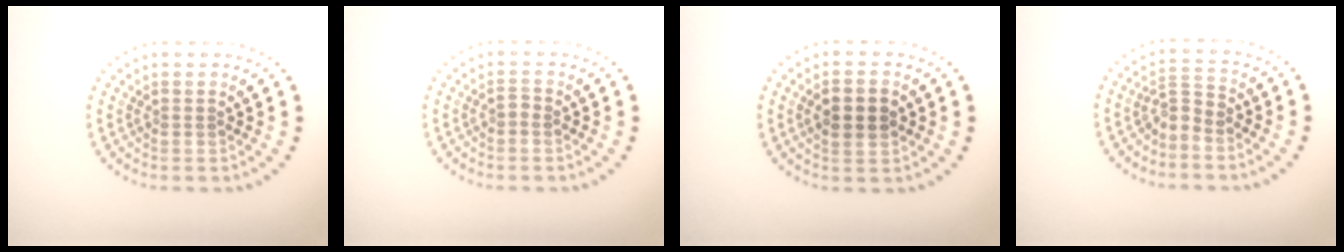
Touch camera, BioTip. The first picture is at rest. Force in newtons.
{"total": 0.6, "press": 0.5, "slide": 0.3}
{"total": 2.7, "press": 2.7, "slide": 0.2}
{"total": 2.3, "press": 1.5, "slide": 1.7}